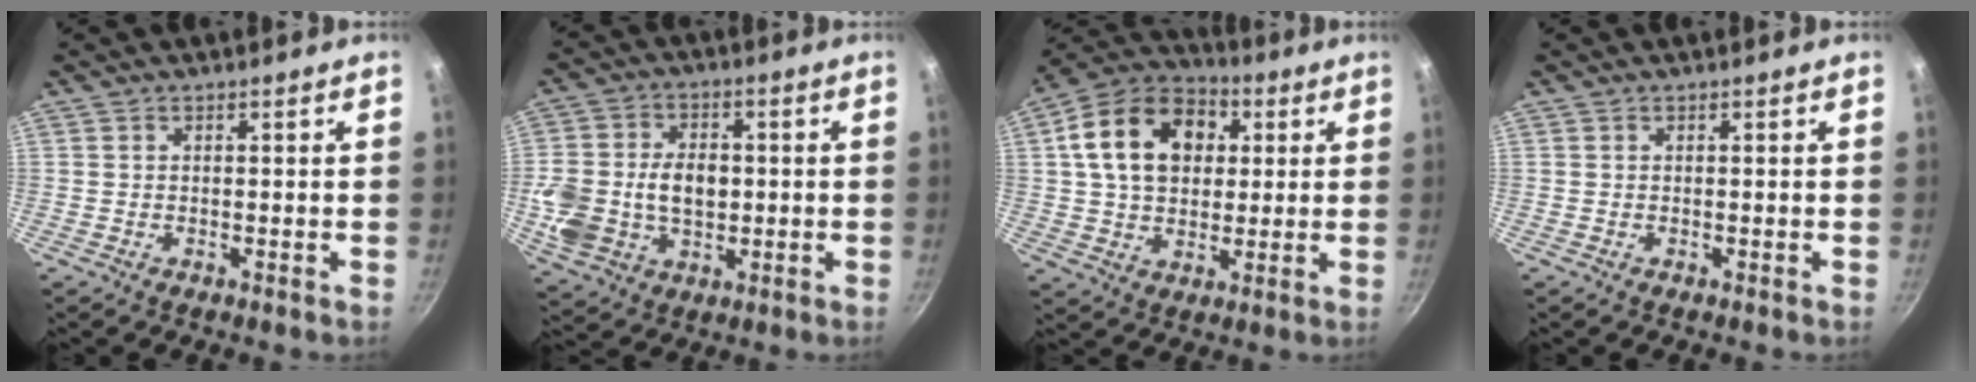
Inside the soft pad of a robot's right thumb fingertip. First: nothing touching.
{"total": 14.2, "force": [-0.5, 10.5, 9.7], "torque": [-0.178, 0.010, -0.005]}
{"total": 17.6, "force": [4.2, 12.8, 11.4], "torque": [-0.169, 0.021, 0.059]}
{"total": 0.0}